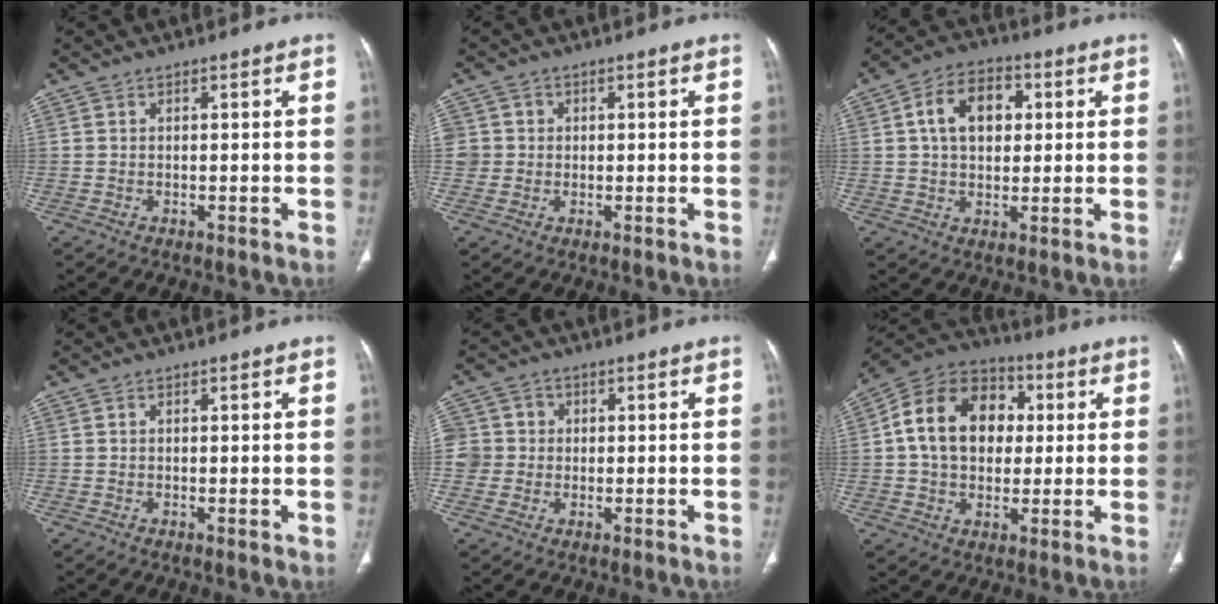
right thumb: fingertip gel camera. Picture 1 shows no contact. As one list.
[{"total": 4.1, "force": [0.4, 4.0, 0.5], "torque": [0.014, 0.008, 0.010]}, {"total": 10.9, "force": [2.4, 7.5, 7.5], "torque": [-0.103, 0.010, 0.035]}, {"total": 0.5, "force": [0.0, 0.1, 0.5], "torque": [-0.012, -0.004, 0.000]}, {"total": 5.9, "force": [0.0, 5.8, 1.1], "torque": [0.001, 0.013, -0.002]}, {"total": 17.1, "force": [2.3, 12.8, 11.1], "torque": [-0.163, 0.023, 0.030]}]